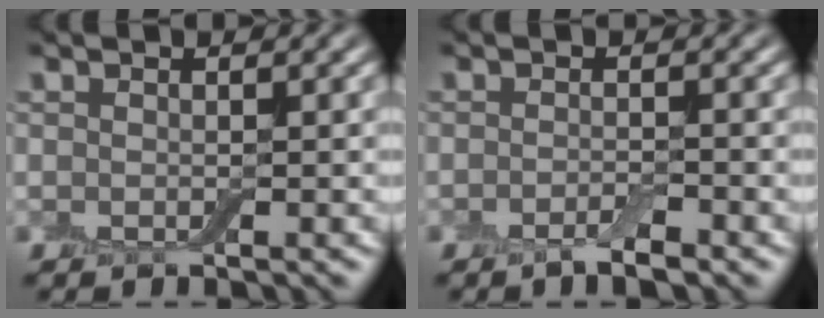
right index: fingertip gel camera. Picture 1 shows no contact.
{"total": 1.8, "force": [-1.2, 0.3, 1.2], "torque": [-0.021, 0.001, -0.024]}